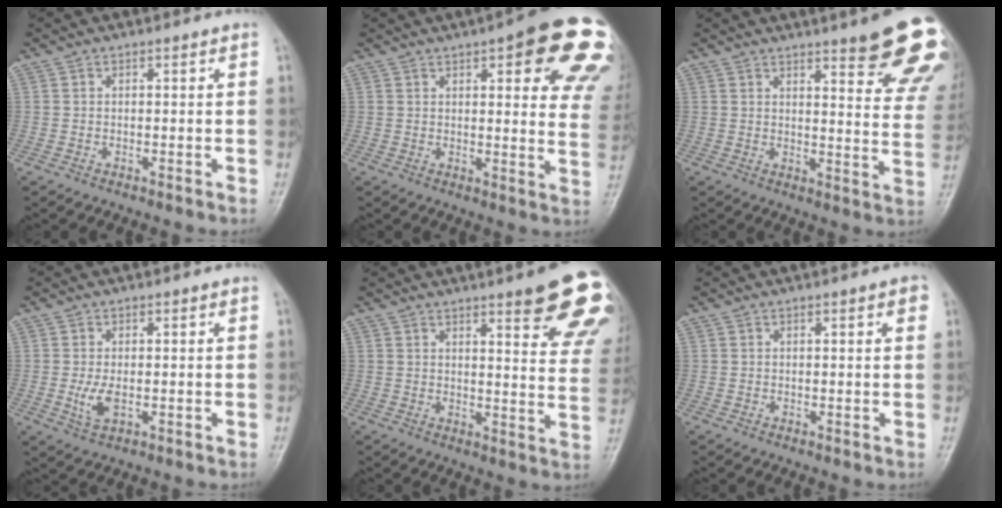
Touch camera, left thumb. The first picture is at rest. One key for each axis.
{"total": 21.2, "fx": 10.0, "fy": 6.4, "fz": 17.5, "tx": -0.170, "ty": -0.021, "tz": 0.110}
{"total": 18.9, "fx": 12.7, "fy": 4.0, "fz": 13.4, "tx": -0.136, "ty": -0.061, "tz": 0.143}
{"total": 3.5, "fx": -0.6, "fy": 1.8, "fz": 3.0, "tx": -0.064, "ty": -0.005, "tz": -0.009}
{"total": 16.8, "fx": 10.3, "fy": 3.4, "fz": 12.8, "tx": -0.127, "ty": -0.048, "tz": 0.115}
{"total": 1.7, "fx": 0.7, "fy": 0.4, "fz": 1.5, "tx": -0.018, "ty": 0.001, "tz": 0.007}